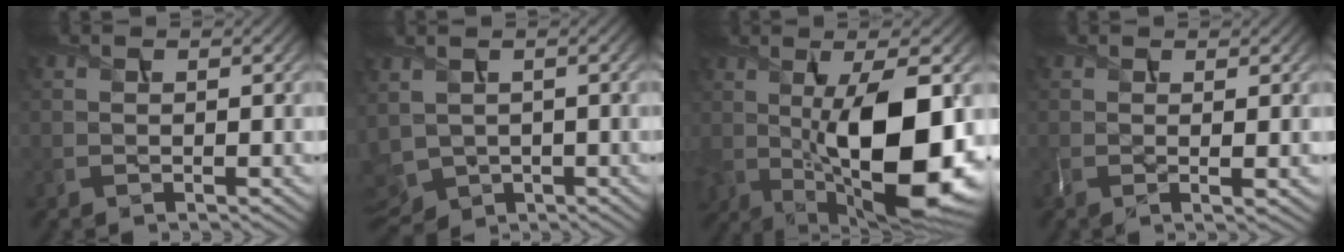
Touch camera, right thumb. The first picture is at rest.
{"total": 4.8, "force": [-0.5, 3.2, 3.5], "torque": [-0.112, -0.017, -0.002]}
{"total": 16.6, "force": [-0.2, 6.4, 15.3], "torque": [-0.247, 0.001, 0.002]}
{"total": 1.8, "force": [0.2, 0.0, 1.8], "torque": [-0.037, 0.002, 0.001]}